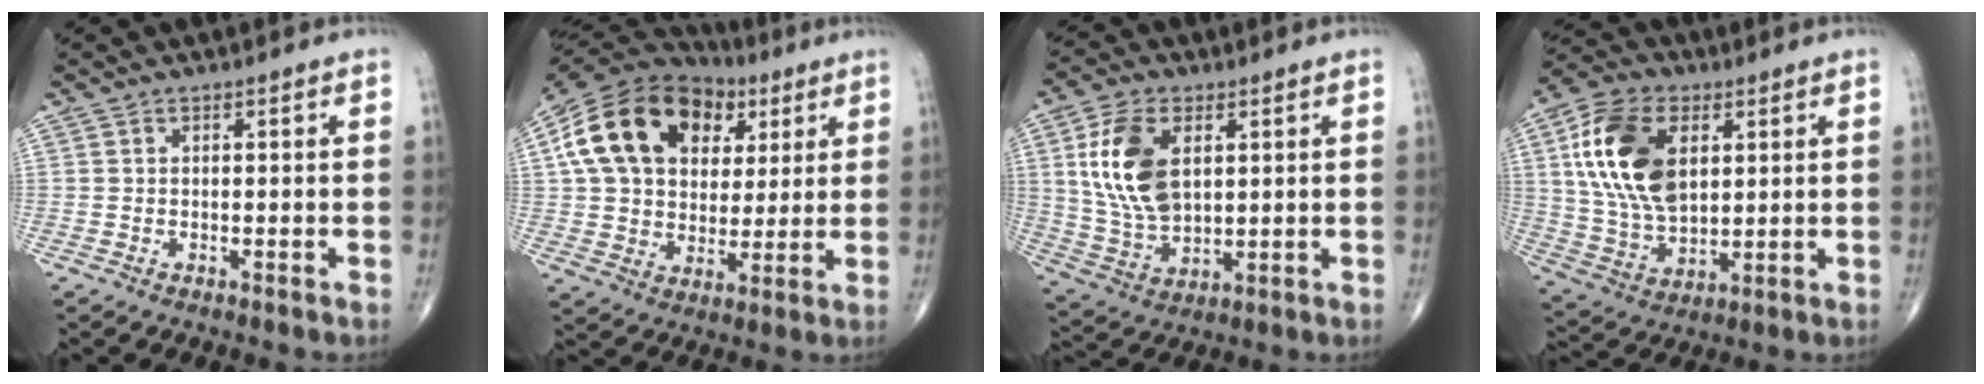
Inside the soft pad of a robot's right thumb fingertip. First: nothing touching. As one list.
[{"total": 22.4, "force": [7.3, 15.7, 14.2], "torque": [-0.245, 0.017, 0.123]}, {"total": 13.8, "force": [3.6, 7.9, 10.7], "torque": [-0.205, -0.011, 0.077]}, {"total": 17.5, "force": [4.7, 10.6, 13.2], "torque": [-0.239, -0.008, 0.089]}]